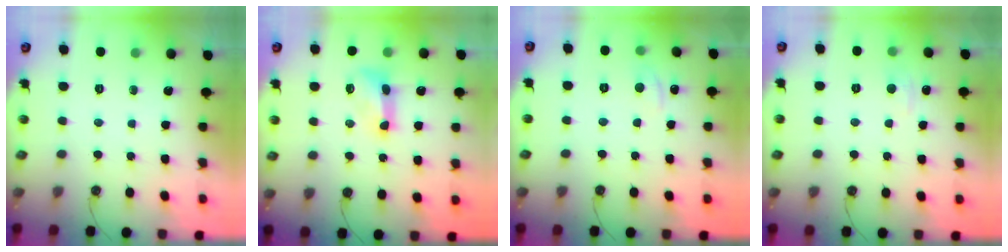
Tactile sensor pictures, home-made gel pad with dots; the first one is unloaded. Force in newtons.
{"total": 3.9, "press": 3.8, "slide": 0.8}
{"total": 2.1, "press": 2.1, "slide": 0.4}
{"total": 3.3, "press": 3.3, "slide": 0.4}